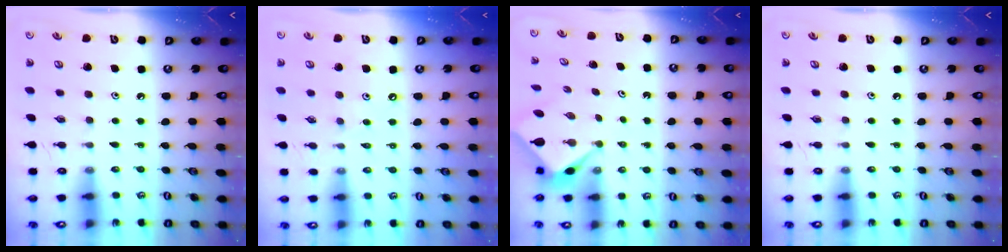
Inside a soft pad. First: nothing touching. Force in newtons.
{"total": 2.9, "press": 2.8, "slide": 0.5}
{"total": 2.6, "press": 2.6, "slide": 0.1}
{"total": 0.0}